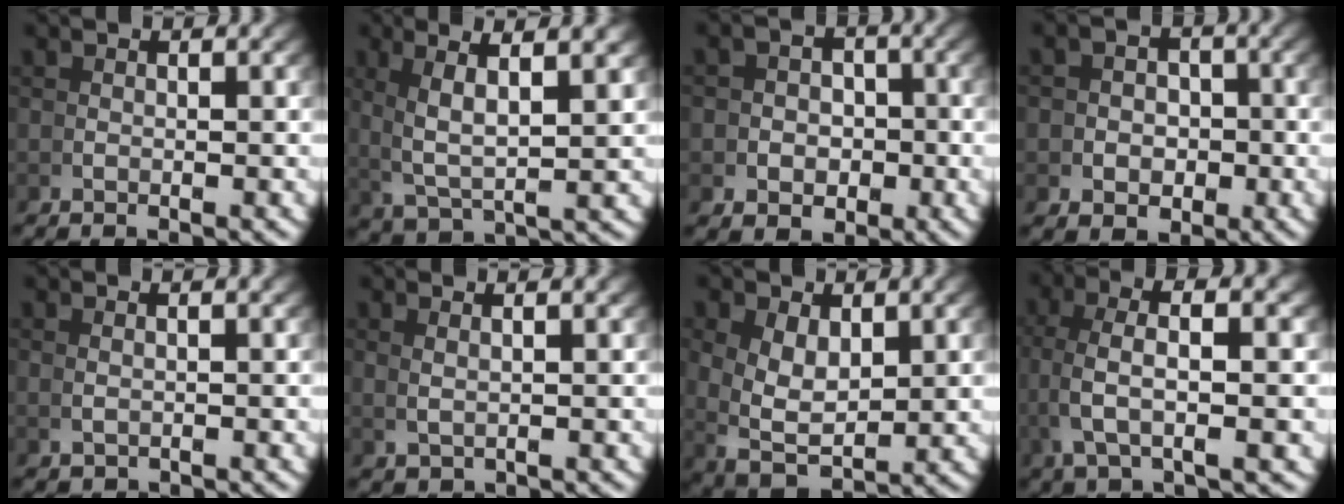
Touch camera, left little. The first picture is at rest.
{"total": 5.6, "force": [2.5, 1.6, 4.8], "torque": [-0.090, 0.006, 0.055]}
{"total": 4.1, "force": [-0.9, 3.5, 1.9], "torque": [-0.016, -0.011, -0.014]}
{"total": 3.6, "force": [-0.7, 3.1, 1.7], "torque": [-0.012, -0.008, -0.012]}
{"total": 1.0, "force": [0.8, -0.6, 0.2], "torque": [-0.004, 0.000, 0.025]}
{"total": 1.8, "force": [1.5, -0.7, 0.8], "torque": [-0.011, 0.005, 0.037]}
{"total": 6.1, "force": [0.9, 4.2, 4.3], "torque": [-0.106, -0.030, 0.035]}
{"total": 4.9, "force": [2.0, 0.5, 4.4], "torque": [-0.084, 0.019, 0.039]}